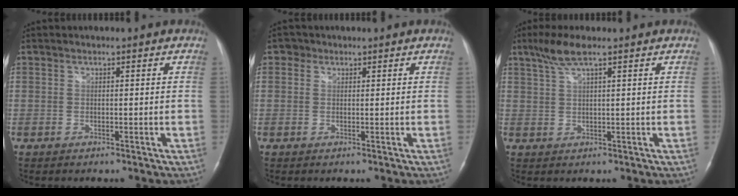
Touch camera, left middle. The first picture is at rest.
{"total": 1.5, "force": [0.7, 1.3, 0.2], "torque": [0.003, 0.002, 0.007]}
{"total": 4.4, "force": [3.0, 0.3, 3.2], "torque": [-0.075, 0.011, 0.061]}